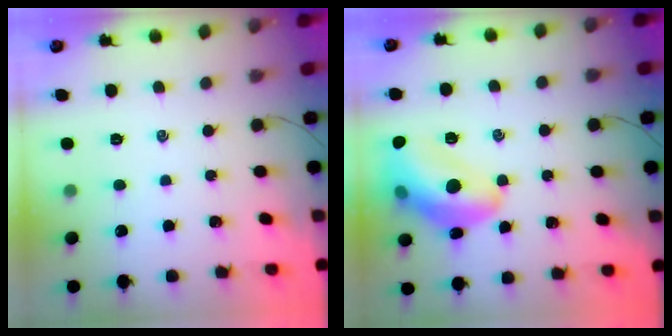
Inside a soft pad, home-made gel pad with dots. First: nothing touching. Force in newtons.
{"total": 16.4, "press": 16.2, "slide": 2.3}